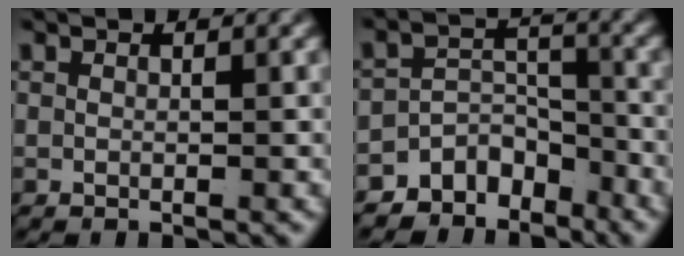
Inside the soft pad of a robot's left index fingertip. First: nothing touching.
{"total": 9.0, "force": [-6.0, 5.9, 3.2], "torque": [-0.043, -0.022, -0.103]}